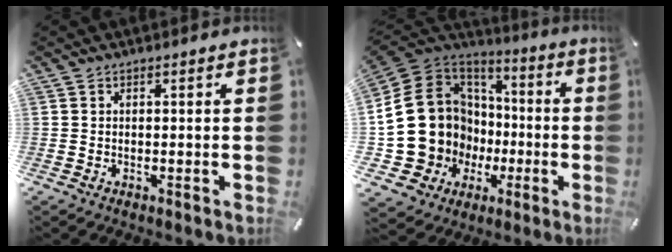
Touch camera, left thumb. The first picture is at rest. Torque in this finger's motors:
{"motor_torque": [2.39, 2.62, 1.61, 1.16, 0.25]}